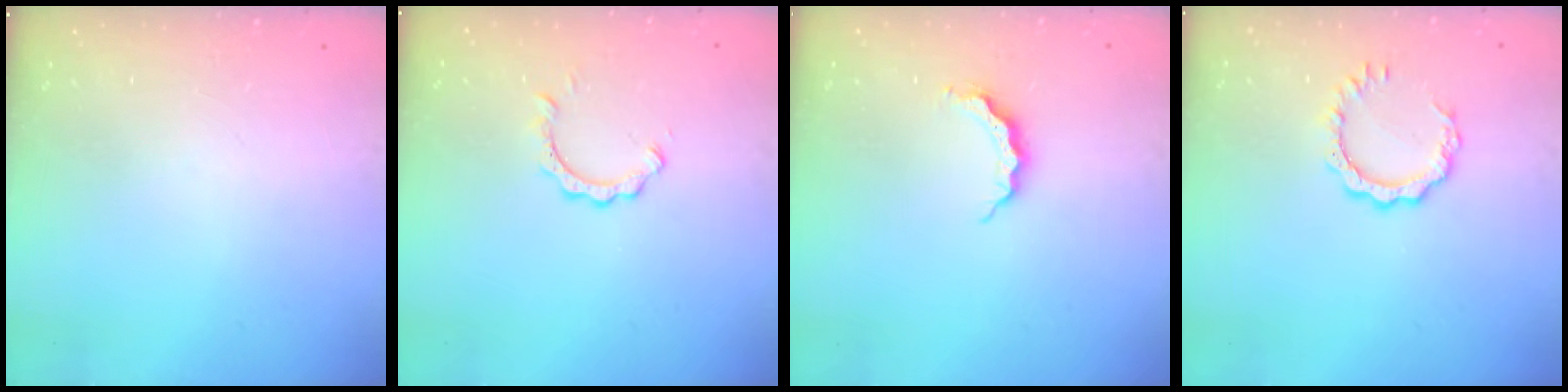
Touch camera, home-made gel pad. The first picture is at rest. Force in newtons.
{"total": 2.8, "press": 2.7, "slide": 0.3}
{"total": 4.8, "press": 4.8, "slide": 0.4}
{"total": 6.2, "press": 6.2, "slide": 0.6}